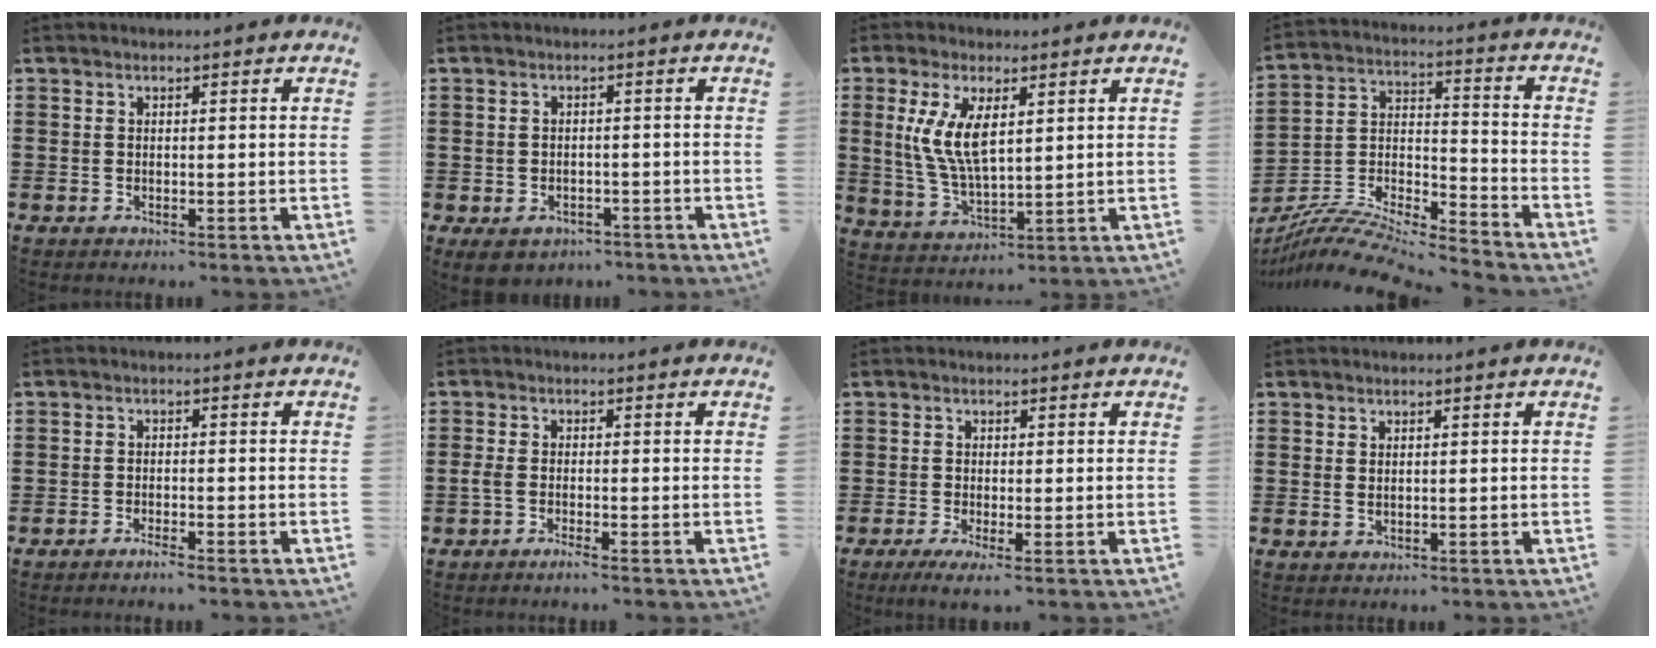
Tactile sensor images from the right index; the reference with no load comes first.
{"total": 2.5, "force": [-2.2, 1.1, 0.4], "torque": [-0.019, 0.003, -0.048]}
{"total": 8.0, "force": [2.0, 3.3, 7.0], "torque": [-0.160, 0.001, 0.030]}
{"total": 9.8, "force": [-9.3, 1.4, 2.8], "torque": [-0.058, 0.012, -0.189]}
{"total": 1.5, "force": [-1.4, 0.0, 0.6], "torque": [-0.012, -0.002, -0.025]}
{"total": 2.0, "force": [-1.2, 0.2, 1.6], "torque": [-0.044, -0.007, -0.028]}
{"total": 1.4, "force": [-0.7, 0.0, 1.2], "torque": [-0.028, -0.007, -0.013]}
{"total": 0.7, "force": [0.5, 0.2, 0.5], "torque": [-0.010, 0.002, 0.010]}